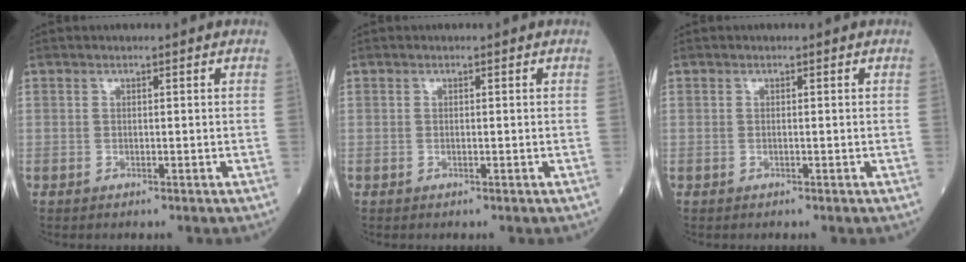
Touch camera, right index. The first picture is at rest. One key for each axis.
{"total": 0.0}
{"total": 0.0}